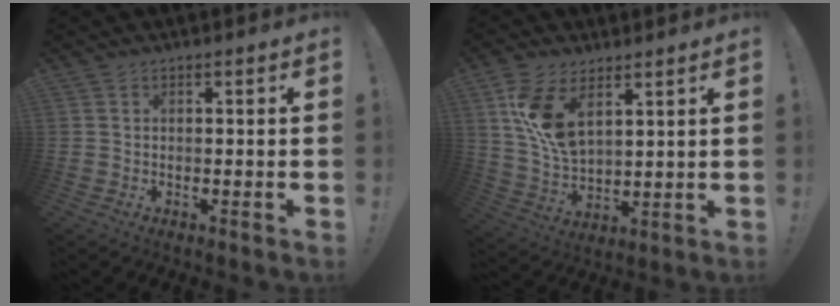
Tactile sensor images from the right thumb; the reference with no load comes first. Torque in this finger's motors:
{"motor_torque": [0.57, 0.58, 0.37, 0.37, 0.06]}